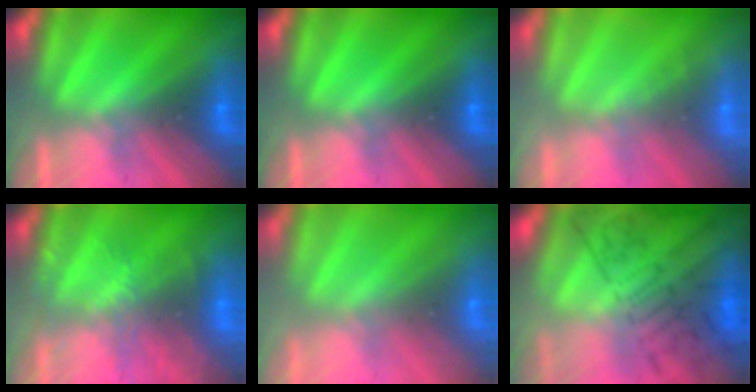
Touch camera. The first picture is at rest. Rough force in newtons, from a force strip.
{"total": 0.0}
{"total": 1.7}
{"total": 5.7}
{"total": 8.3}
{"total": 7.7}